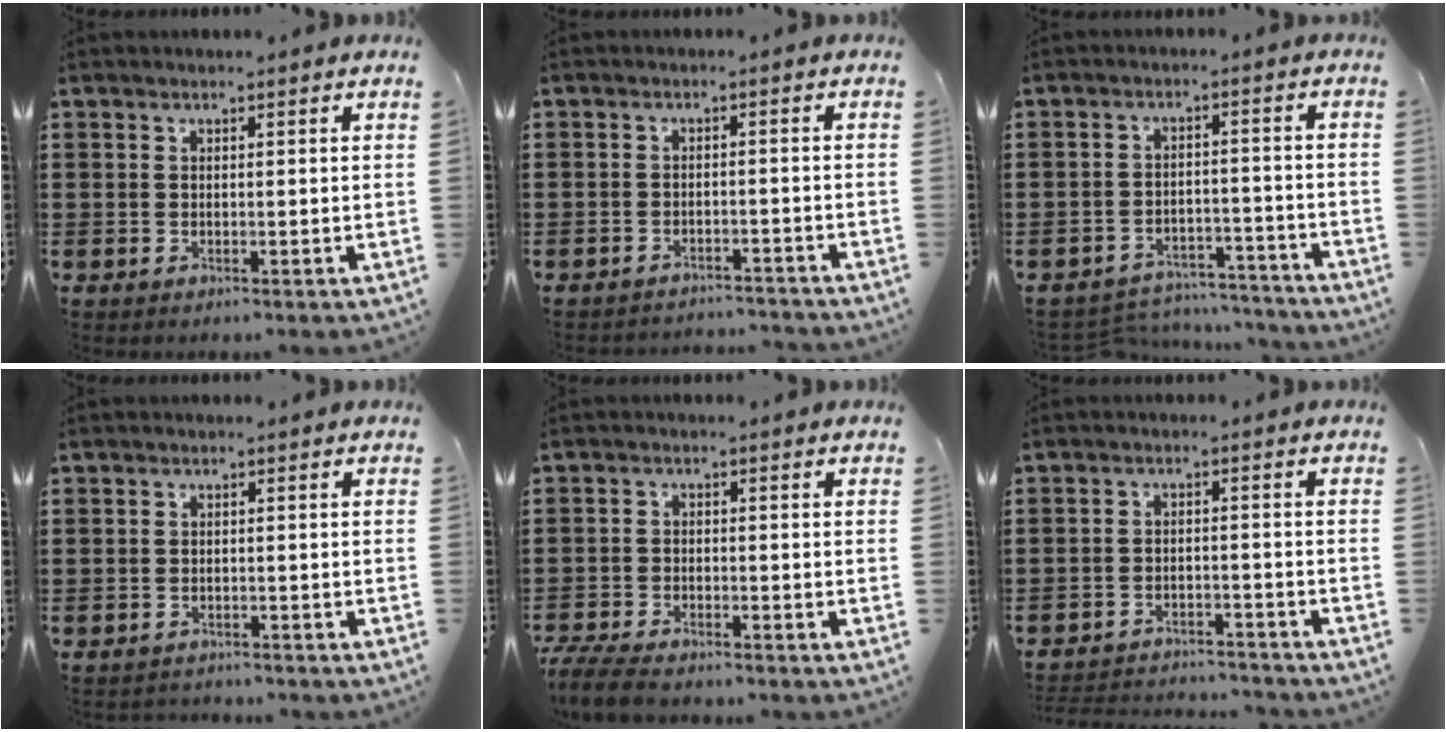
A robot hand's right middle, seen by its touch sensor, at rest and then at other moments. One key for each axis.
{"total": 2.4, "fx": -2.4, "fy": 0.3, "fz": -0.2, "tx": -0.003, "ty": 0.002, "tz": -0.054}
{"total": 5.1, "fx": -5.0, "fy": 0.9, "fz": 0.5, "tx": -0.014, "ty": 0.009, "tz": -0.104}
{"total": 1.6, "fx": -1.5, "fy": 0.5, "fz": -0.3, "tx": 0.001, "ty": 0.005, "tz": -0.036}
{"total": 5.0, "fx": -4.7, "fy": 0.9, "fz": 1.5, "tx": -0.041, "ty": 0.000, "tz": -0.098}
{"total": 3.4, "fx": -3.4, "fy": 0.4, "fz": 0.1, "tx": -0.008, "ty": 0.003, "tz": -0.073}